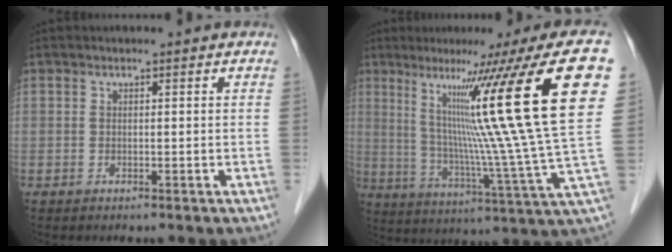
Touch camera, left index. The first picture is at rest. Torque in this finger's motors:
{"motor_torque": [0.97, -0.38, 0.72, 0.21]}